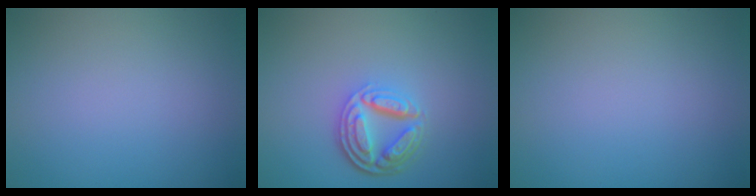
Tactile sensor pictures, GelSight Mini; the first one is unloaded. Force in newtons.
{"total": 4.7, "press": 3.6, "slide": 3.1}
{"total": 0.0}